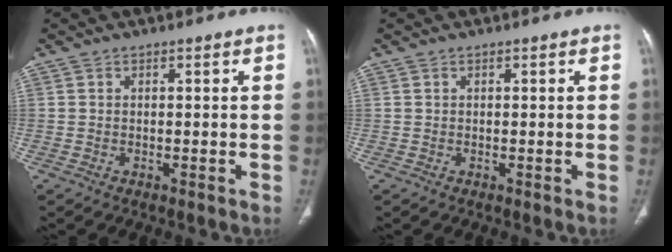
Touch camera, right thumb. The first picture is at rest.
{"total": 0.0}